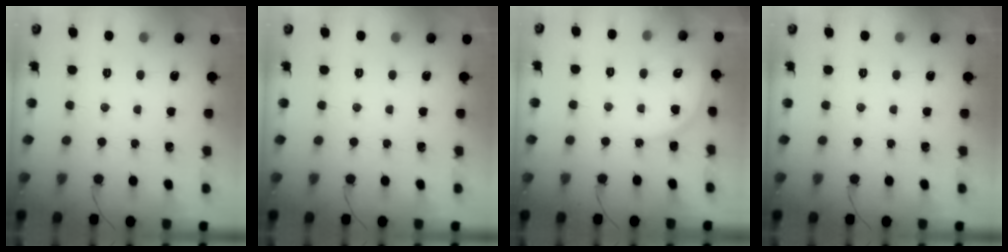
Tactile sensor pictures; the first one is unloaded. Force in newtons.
{"total": 0.0}
{"total": 6.2, "press": 6.2, "slide": 0.4}
{"total": 0.0}